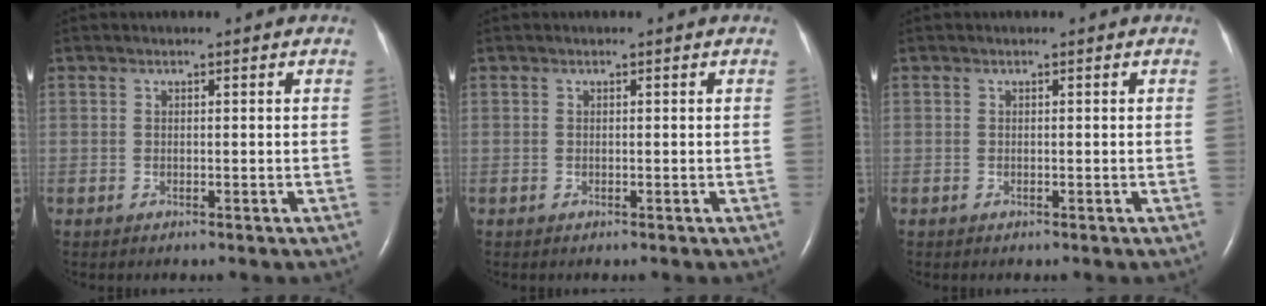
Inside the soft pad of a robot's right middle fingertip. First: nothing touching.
{"total": 0.0}
{"total": 0.0}